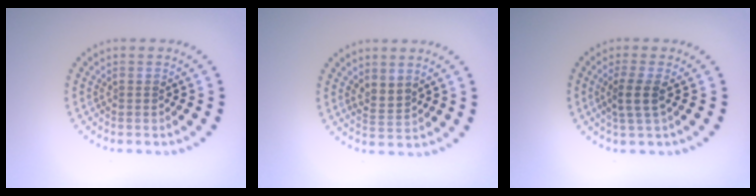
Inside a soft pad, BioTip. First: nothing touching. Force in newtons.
{"total": 1.8, "press": 1.4, "slide": 1.1}
{"total": 2.3, "press": 1.8, "slide": 1.3}